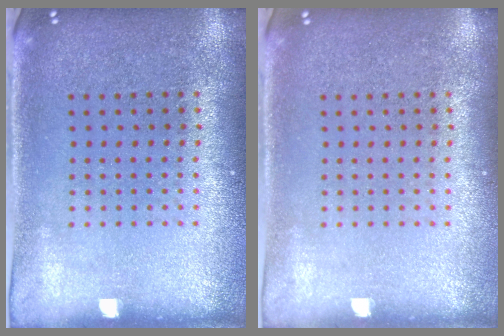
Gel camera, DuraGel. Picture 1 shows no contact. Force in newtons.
{"total": 0.0}